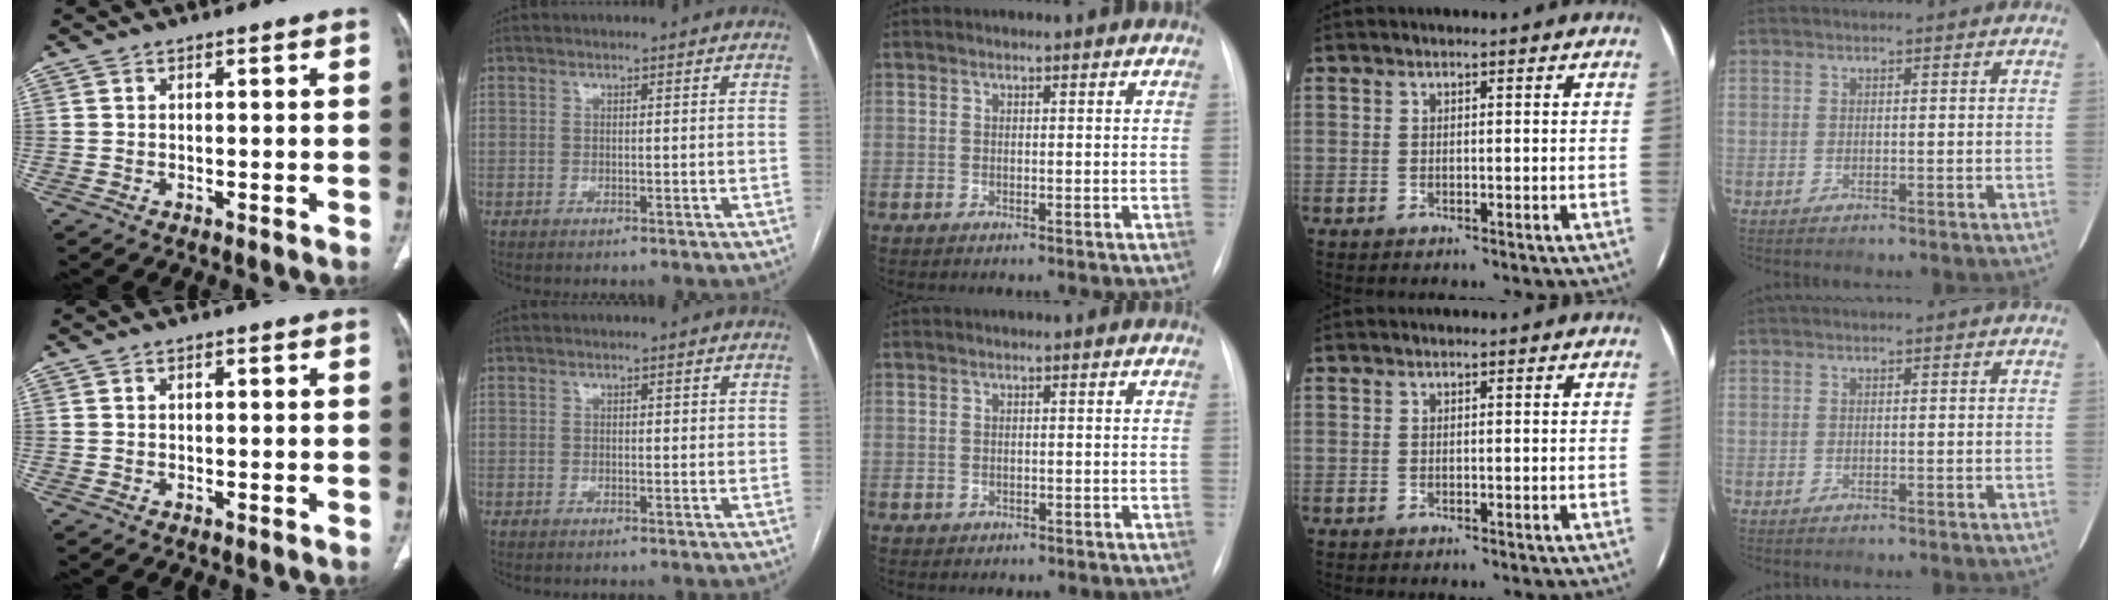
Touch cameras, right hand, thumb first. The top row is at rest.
{"thumb": {"total": 0.6, "force": [0.2, 0.4, 0.4], "torque": [-0.008, 0.001, 0.003]}, "index": {"total": 0.9, "force": [0.3, 0.5, 0.6], "torque": [-0.006, 0.003, 0.003]}, "middle": {"total": 0.7, "force": [-0.2, 0.6, 0.1], "torque": [-0.004, 0.002, 0.000]}}